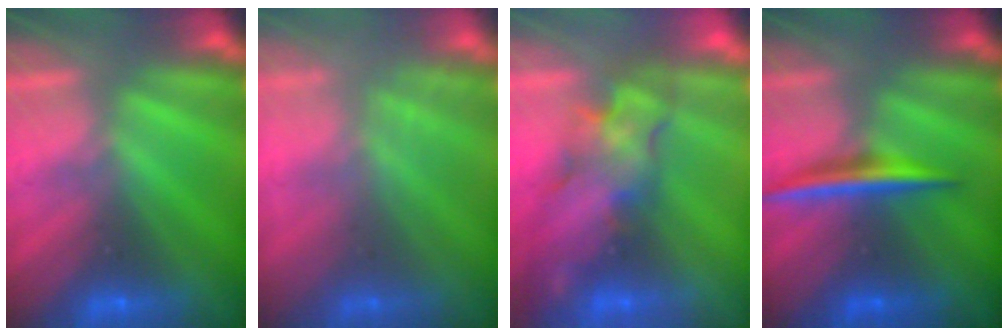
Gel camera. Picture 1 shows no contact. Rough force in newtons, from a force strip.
{"total": 2.4}
{"total": 3.5}
{"total": 1.7}